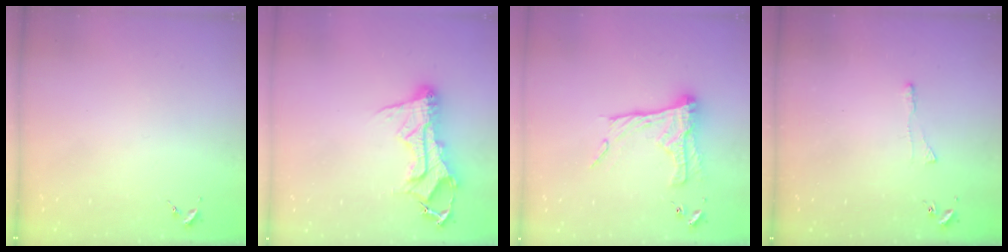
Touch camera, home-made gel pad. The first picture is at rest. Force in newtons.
{"total": 14.0, "press": 14.0, "slide": 1.4}
{"total": 16.9, "press": 16.8, "slide": 1.5}
{"total": 2.9, "press": 2.9, "slide": 0.6}